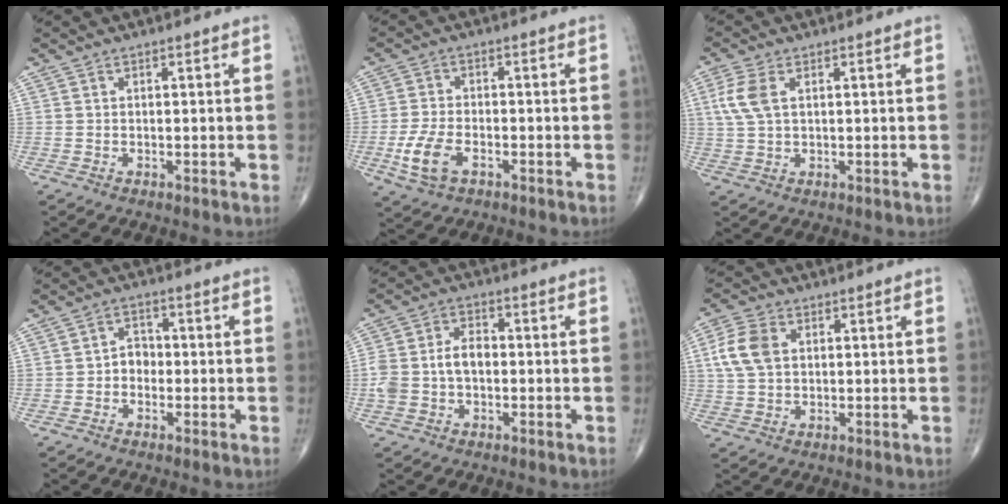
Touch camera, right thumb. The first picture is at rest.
{"total": 6.9, "force": [-2.7, 3.8, 5.1], "torque": [-0.112, 0.008, -0.050]}
{"total": 5.5, "force": [1.5, 3.0, 4.4], "torque": [-0.115, 0.010, 0.032]}
{"total": 3.4, "force": [-0.8, 2.7, 1.8], "torque": [-0.008, 0.016, -0.023]}
{"total": 7.0, "force": [-0.7, 4.5, 5.2], "torque": [-0.109, 0.024, -0.015]}
{"total": 7.4, "force": [1.5, 5.0, 5.2], "torque": [-0.112, 0.008, 0.029]}